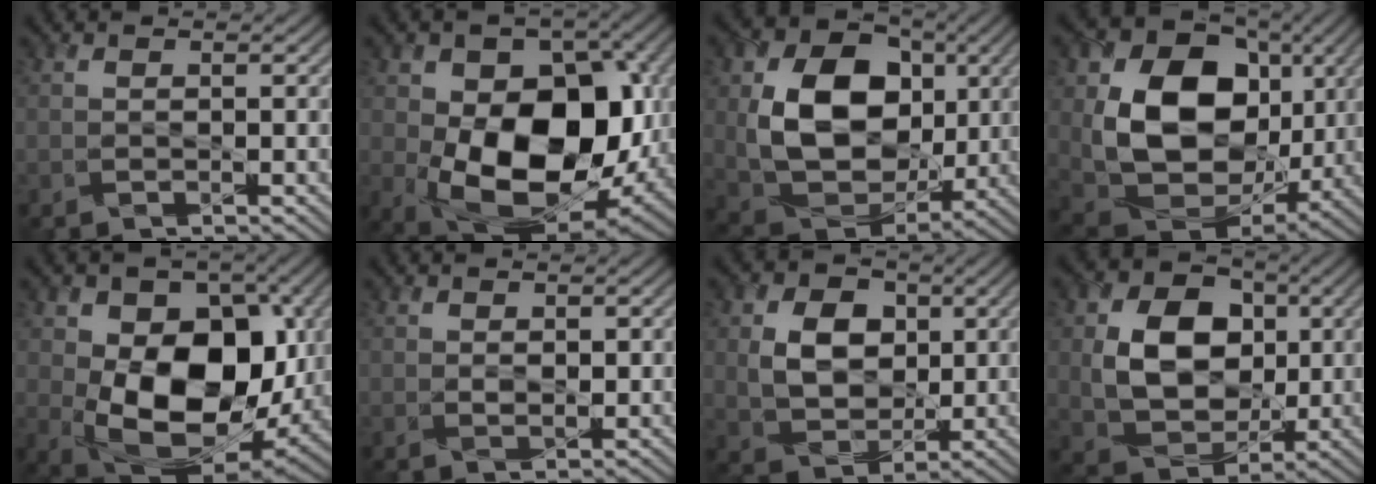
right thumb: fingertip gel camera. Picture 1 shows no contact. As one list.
[{"total": 17.2, "force": [-1.8, 11.3, 12.8], "torque": [-0.202, -0.038, -0.024]}, {"total": 14.3, "force": [1.8, 10.8, 9.2], "torque": [-0.181, -0.010, 0.036]}, {"total": 16.7, "force": [2.4, 12.7, 10.7], "torque": [-0.218, -0.023, 0.048]}, {"total": 16.3, "force": [-0.3, 11.0, 12.0], "torque": [-0.197, -0.037, -0.002]}, {"total": 1.4, "force": [0.7, 0.8, 0.9], "torque": [-0.023, -0.005, 0.017]}, {"total": 8.2, "force": [1.6, 6.3, 5.0], "torque": [-0.113, 0.001, 0.022]}, {"total": 11.1, "force": [1.2, 8.5, 7.0], "torque": [-0.147, -0.003, 0.019]}]